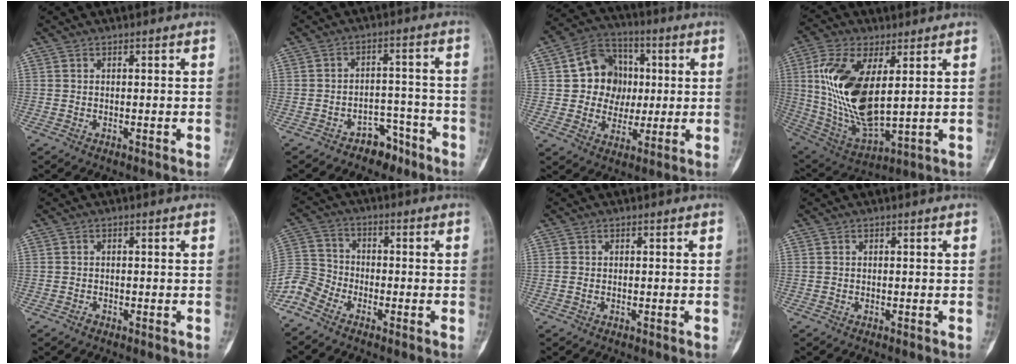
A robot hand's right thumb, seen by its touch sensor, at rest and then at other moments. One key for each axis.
{"total": 5.9, "fx": -4.3, "fy": 3.7, "fz": 1.6, "tx": 0.005, "ty": 0.052, "tz": -0.064}
{"total": 12.8, "fx": 1.5, "fy": 11.1, "fz": 6.2, "tx": -0.047, "ty": 0.012, "tz": 0.024}
{"total": 18.6, "fx": 3.3, "fy": 8.5, "fz": 16.2, "tx": -0.328, "ty": -0.019, "tz": 0.077}
{"total": 0.7, "fx": -0.5, "fy": 0.4, "fz": 0.2, "tx": 0.000, "ty": 0.002, "tz": -0.012}
{"total": 6.9, "fx": -5.3, "fy": 3.8, "fz": 2.3, "tx": -0.050, "ty": 0.023, "tz": -0.121}
{"total": 0.8, "fx": -0.1, "fy": 0.5, "fz": 0.6, "tx": -0.017, "ty": -0.002, "tz": -0.002}
{"total": 0.0}